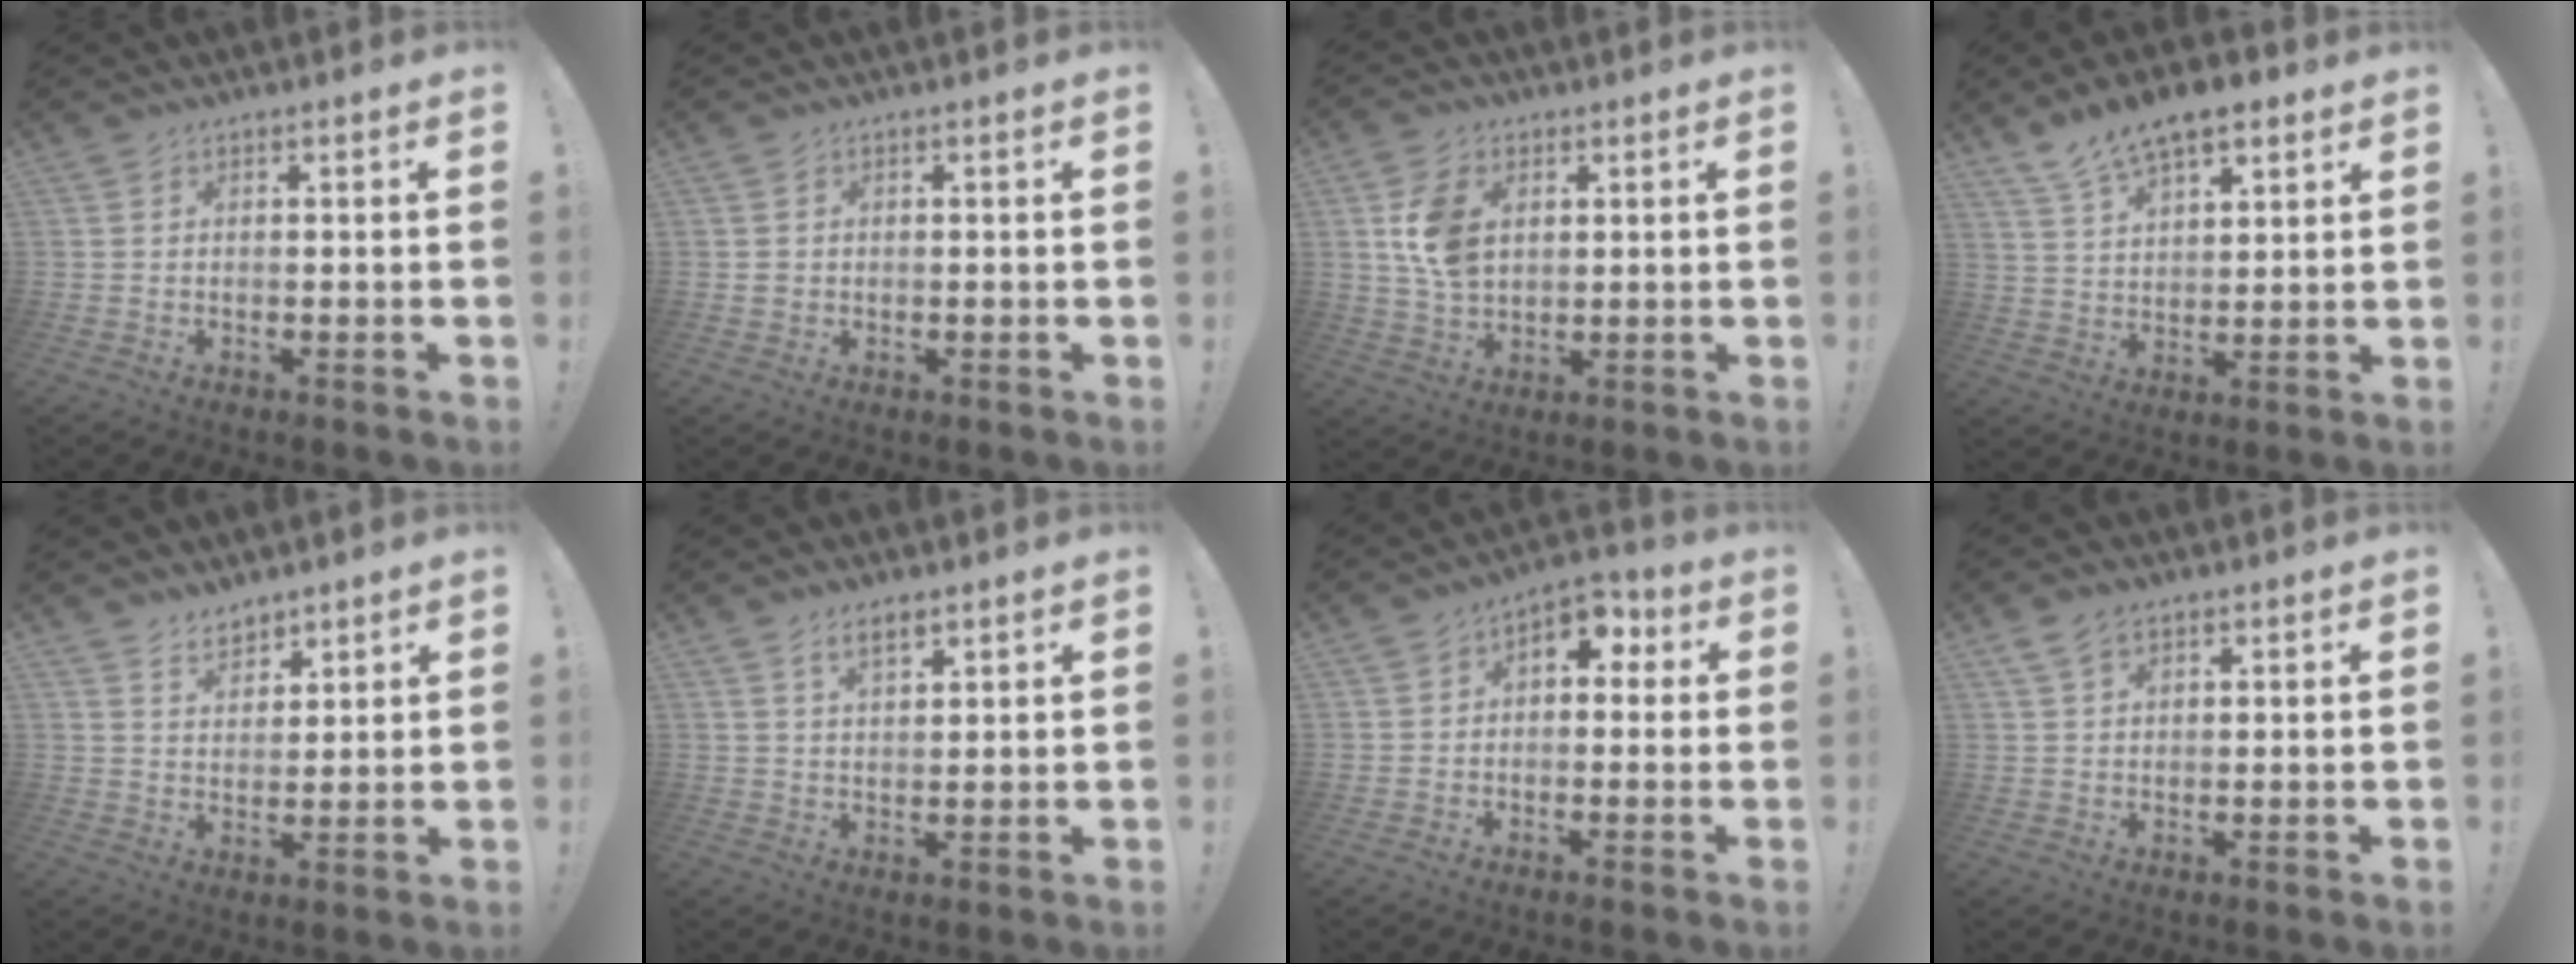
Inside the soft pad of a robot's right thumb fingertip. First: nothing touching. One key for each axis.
{"total": 1.6, "fx": 0.3, "fy": 1.5, "fz": 0.5, "tx": -0.001, "ty": 0.001, "tz": 0.005}
{"total": 10.3, "fx": 2.7, "fy": 7.3, "fz": 6.9, "tx": -0.123, "ty": -0.003, "tz": 0.049}
{"total": 11.1, "fx": 8.1, "fy": 4.9, "fz": 5.8, "tx": -0.098, "ty": -0.041, "tz": 0.150}
{"total": 5.5, "fx": 4.7, "fy": 2.7, "fz": 1.1, "tx": -0.009, "ty": -0.035, "tz": 0.087}
{"total": 4.5, "fx": 2.9, "fy": 1.7, "fz": 3.0, "tx": -0.042, "ty": -0.015, "tz": 0.048}
{"total": 5.6, "fx": 1.3, "fy": 3.9, "fz": 3.8, "tx": -0.047, "ty": 0.001, "tz": 0.023}
{"total": 4.3, "fx": 2.5, "fy": 2.3, "fz": 2.6, "tx": -0.052, "ty": 0.000, "tz": 0.050}